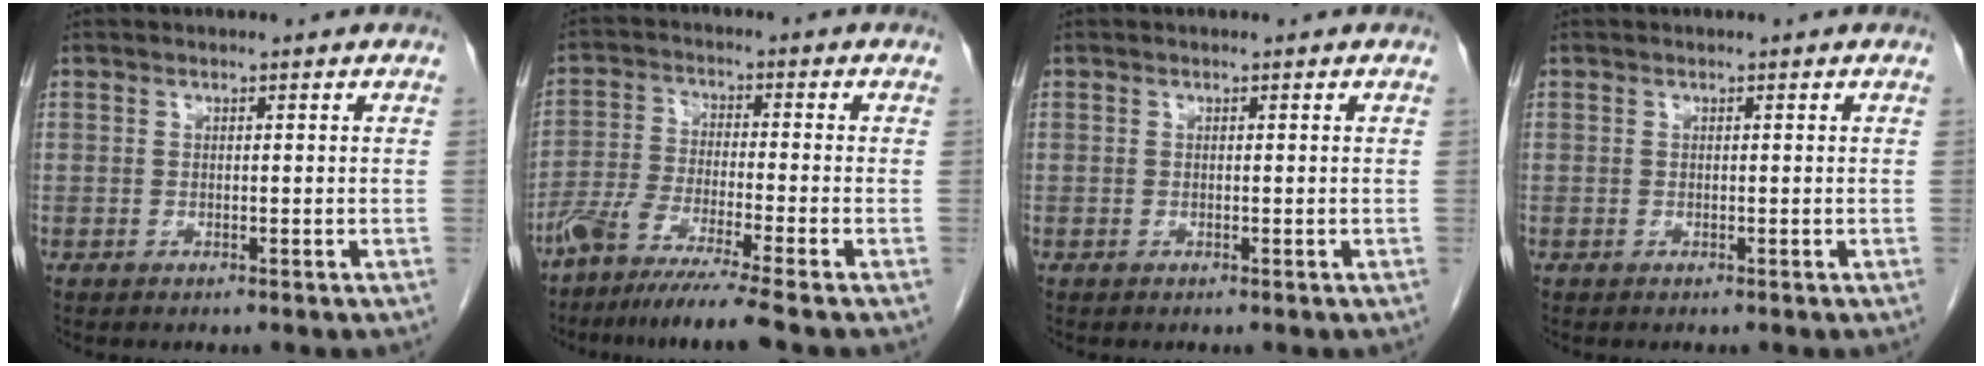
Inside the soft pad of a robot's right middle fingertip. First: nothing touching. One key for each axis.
{"total": 8.2, "fx": -6.5, "fy": -1.2, "fz": 4.9, "tx": -0.089, "ty": -0.031, "tz": -0.122}
{"total": 0.0}
{"total": 0.0}